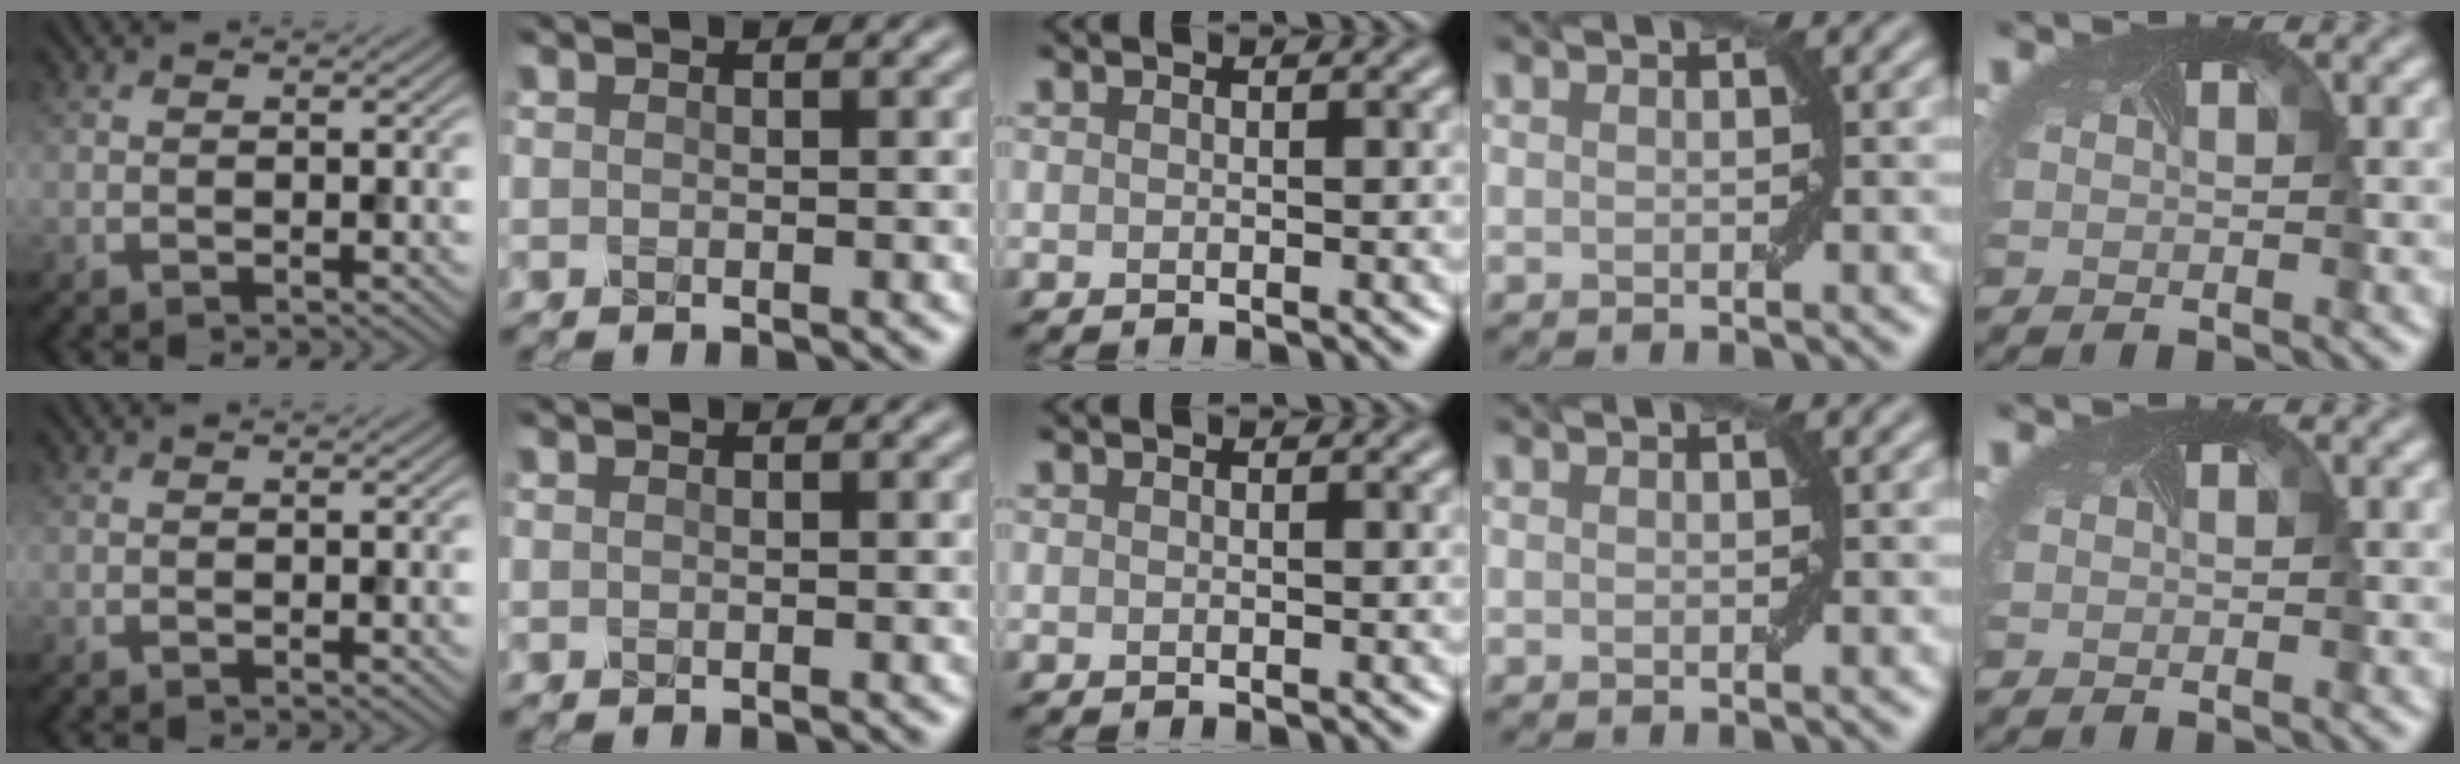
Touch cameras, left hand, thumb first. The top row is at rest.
{}